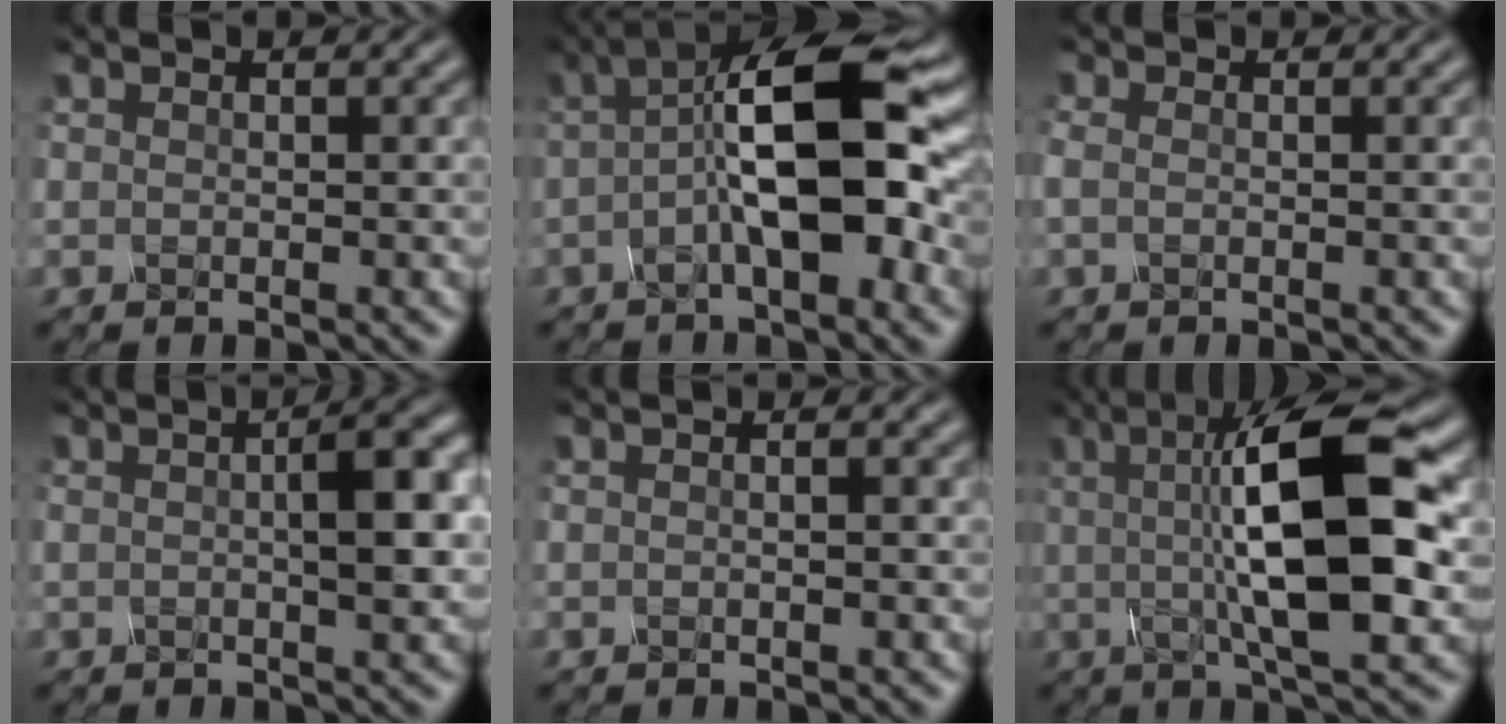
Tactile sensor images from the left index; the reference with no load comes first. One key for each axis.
{"total": 9.1, "fx": -0.3, "fy": 2.9, "fz": 8.6, "tx": -0.141, "ty": 0.018, "tz": -0.016}
{"total": 0.9, "fx": -0.2, "fy": 0.5, "fz": 0.7, "tx": -0.021, "ty": -0.002, "tz": -0.007}
{"total": 4.6, "fx": 0.5, "fy": 0.9, "fz": 4.5, "tx": -0.063, "ty": 0.012, "tz": 0.005}
{"total": 0.8, "fx": 0.1, "fy": 0.2, "fz": 0.8, "tx": -0.011, "ty": -0.005, "tz": -0.001}
{"total": 12.2, "fx": 1.5, "fy": 3.2, "fz": 11.7, "tx": -0.174, "ty": 0.012, "tz": 0.021}